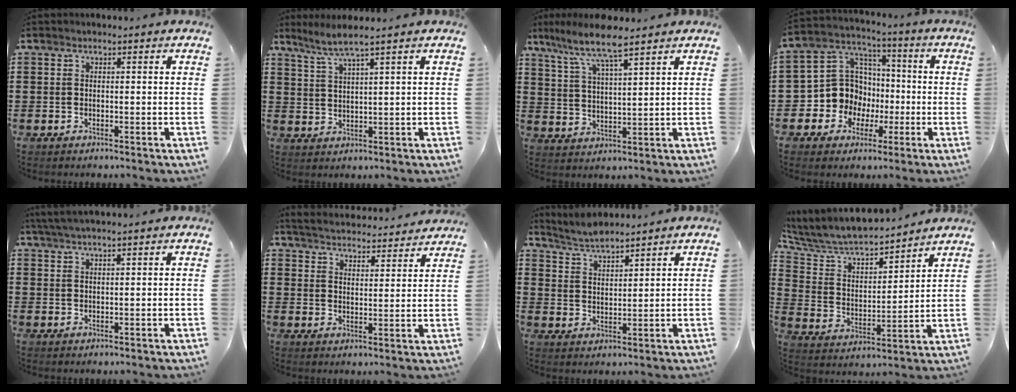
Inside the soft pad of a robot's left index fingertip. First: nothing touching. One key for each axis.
{"total": 3.8, "fx": 2.9, "fy": -0.7, "fz": 2.4, "tx": -0.054, "ty": -0.007, "tz": 0.050}
{"total": 6.6, "fx": 5.4, "fy": 0.5, "fz": 3.8, "tx": -0.094, "ty": -0.023, "tz": 0.092}
{"total": 10.3, "fx": -1.6, "fy": 9.9, "fz": 2.7, "tx": -0.102, "ty": 0.005, "tz": -0.025}
{"total": 2.5, "fx": 2.2, "fy": -0.2, "fz": 1.2, "tx": -0.027, "ty": 0.002, "tz": 0.042}
{"total": 4.2, "fx": 4.2, "fy": -0.3, "fz": 0.2, "tx": -0.025, "ty": -0.031, "tz": 0.070}
{"total": 4.2, "fx": 4.2, "fy": 0.0, "fz": 0.8, "tx": -0.029, "ty": -0.014, "tz": 0.076}
{"total": 7.3, "fx": 6.8, "fy": 1.5, "fz": 2.2, "tx": -0.076, "ty": -0.050, "tz": 0.113}